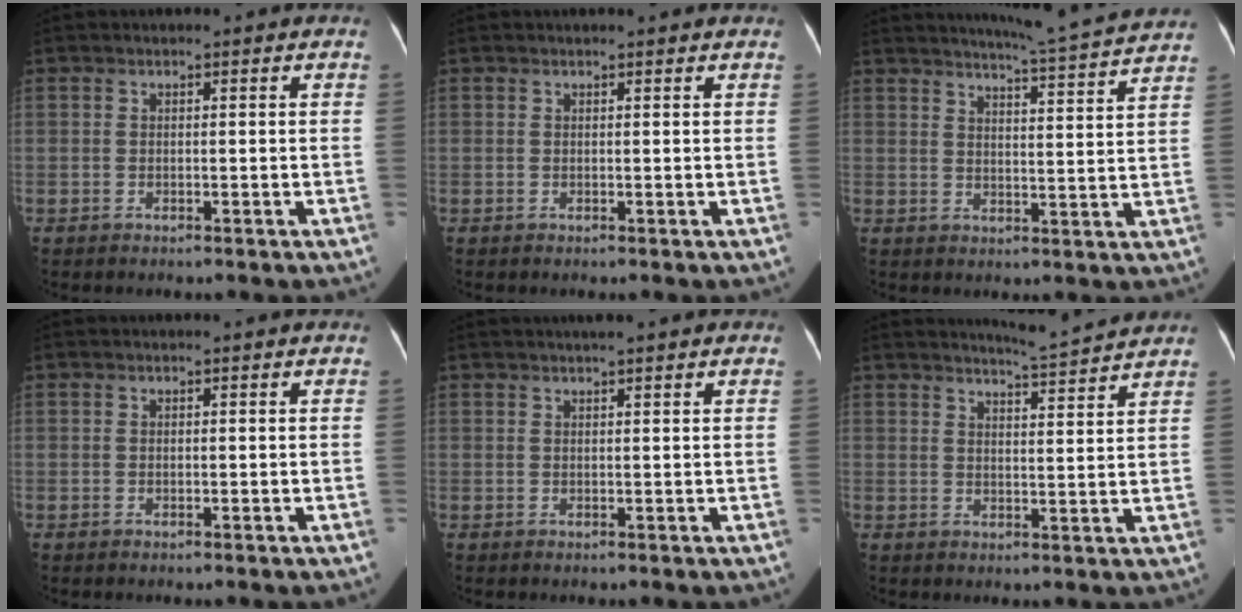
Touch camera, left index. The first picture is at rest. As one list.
[{"total": 1.7, "force": [1.6, 0.1, 0.5], "torque": [-0.011, 0.011, 0.017]}, {"total": 11.9, "force": [11.2, -1.6, 3.6], "torque": [-0.070, -0.020, 0.142]}, {"total": 0.0}, {"total": 3.2, "force": [2.5, 0.2, 1.9], "torque": [-0.024, 0.025, 0.037]}, {"total": 5.6, "force": [5.4, -1.1, 0.6], "torque": [-0.023, -0.011, 0.077]}]